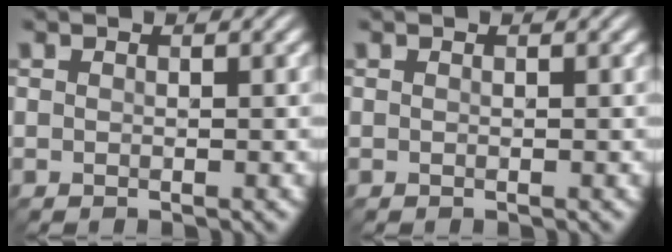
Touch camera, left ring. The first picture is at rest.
{"total": 0.0}